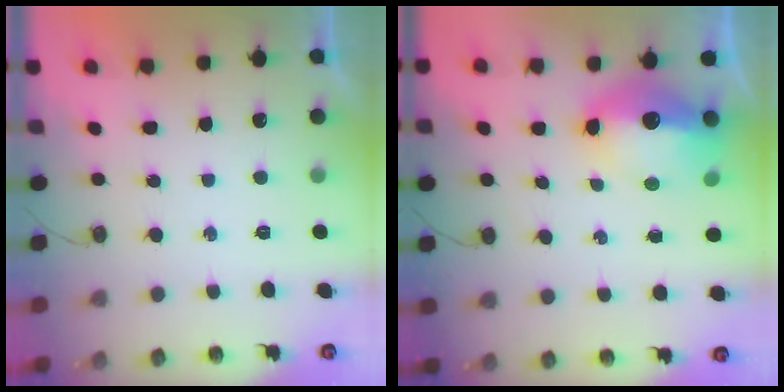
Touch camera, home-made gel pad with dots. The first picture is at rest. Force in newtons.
{"total": 19.9, "press": 15.4, "slide": 12.5}